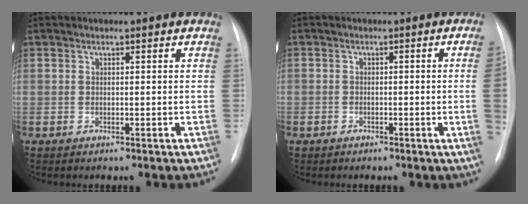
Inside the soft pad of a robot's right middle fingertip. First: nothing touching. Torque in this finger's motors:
{"motor_torque": [0.77, -0.74, -0.34, -0.21]}